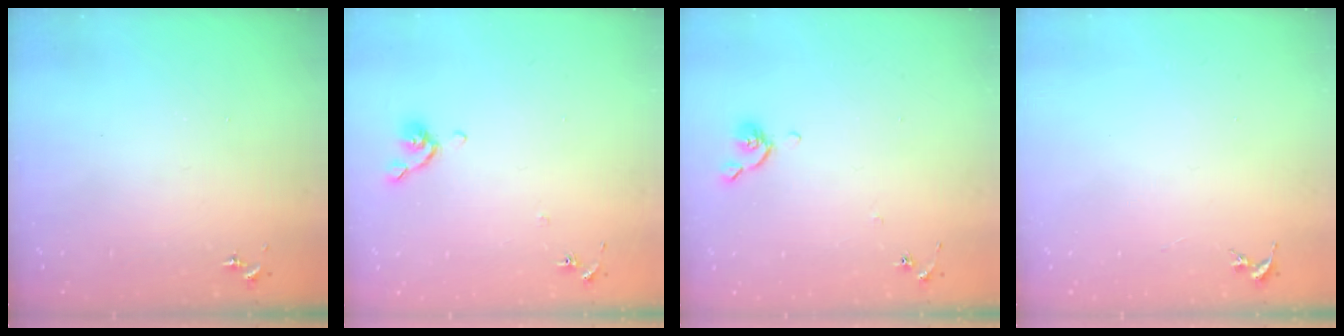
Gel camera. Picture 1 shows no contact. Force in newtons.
{"total": 6.0, "press": 6.0, "slide": 0.8}
{"total": 5.0, "press": 4.9, "slide": 0.8}
{"total": 0.0}